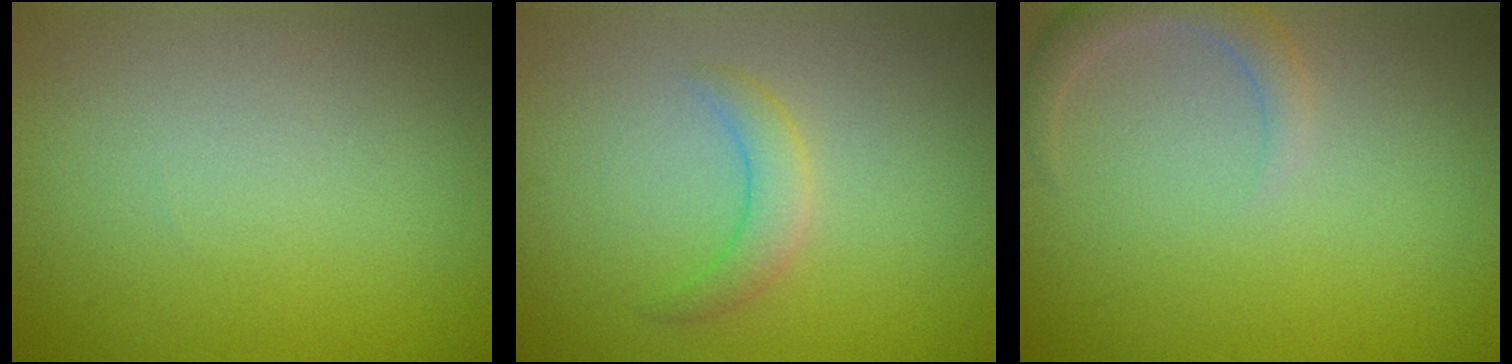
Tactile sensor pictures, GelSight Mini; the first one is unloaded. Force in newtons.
{"total": 2.0, "press": 2.0, "slide": 0.1}
{"total": 2.2, "press": 2.2, "slide": 0.3}